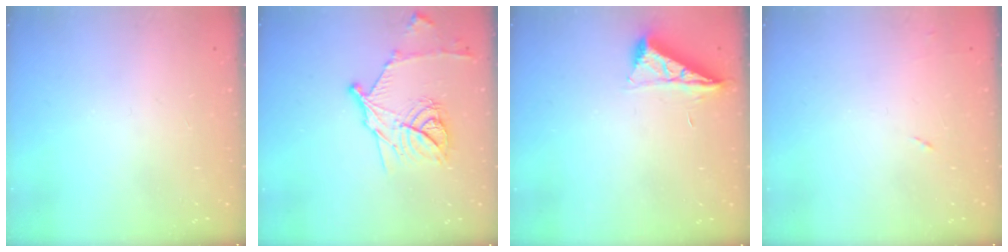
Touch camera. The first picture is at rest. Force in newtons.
{"total": 16.4, "press": 16.3, "slide": 1.0}
{"total": 6.5, "press": 6.4, "slide": 0.9}
{"total": 4.6, "press": 4.6, "slide": 0.6}